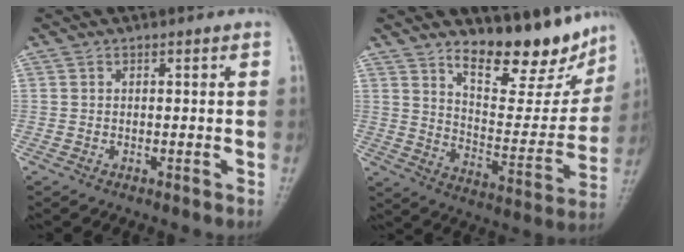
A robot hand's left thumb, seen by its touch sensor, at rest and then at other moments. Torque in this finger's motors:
{"motor_torque": [2.66, 2.34, 0.31, -0.11, 0.03]}